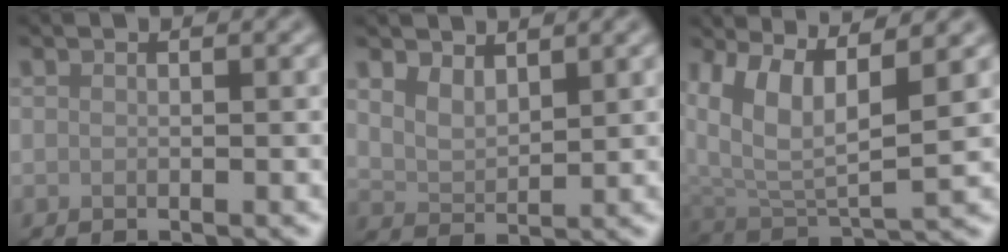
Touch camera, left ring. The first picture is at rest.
{"total": 2.5, "force": [1.7, 1.2, 1.4], "torque": [-0.030, -0.004, 0.036]}
{"total": 7.3, "force": [3.7, 2.9, 5.6], "torque": [-0.118, -0.004, 0.073]}